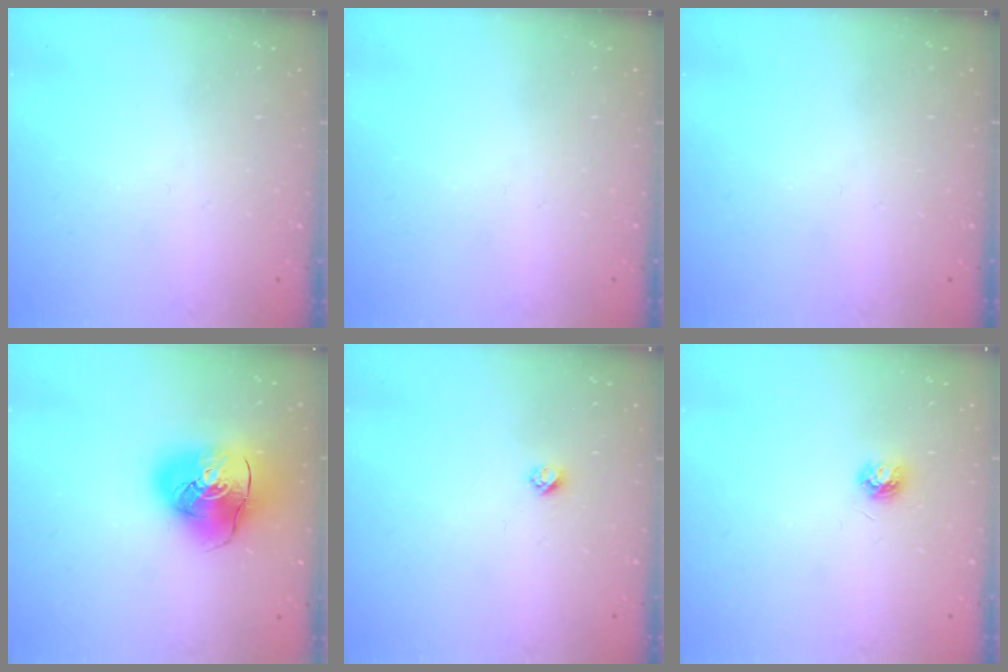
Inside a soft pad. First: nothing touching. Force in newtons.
{"total": 0.0}
{"total": 0.0}
{"total": 15.3, "press": 15.2, "slide": 2.2}
{"total": 2.4, "press": 2.4, "slide": 0.2}
{"total": 4.2, "press": 4.2, "slide": 0.3}